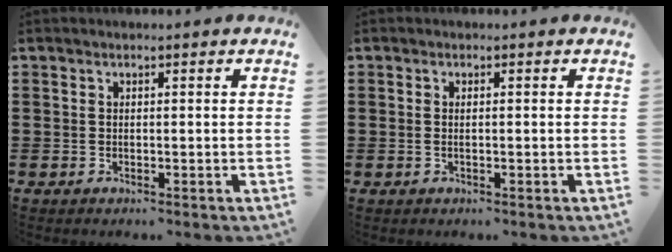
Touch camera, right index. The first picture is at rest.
{"total": 0.8, "force": [-0.2, 0.1, 0.8], "torque": [-0.014, -0.003, -0.003]}